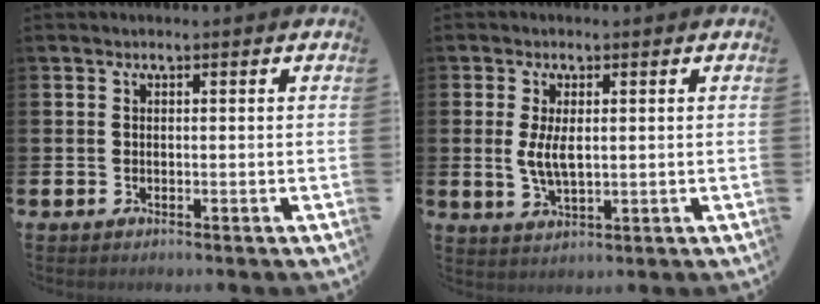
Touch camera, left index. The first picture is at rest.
{"total": 4.1, "force": [0.6, 1.7, 3.6], "torque": [-0.061, 0.000, 0.007]}